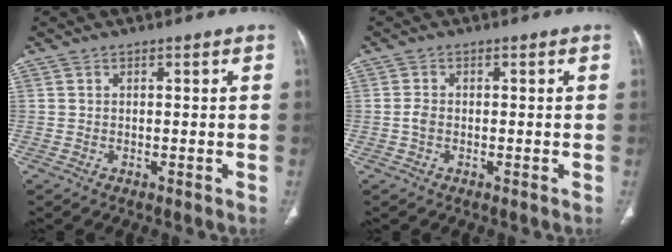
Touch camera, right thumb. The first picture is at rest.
{"total": 1.5, "force": [-0.4, 0.9, 1.1], "torque": [-0.026, 0.000, -0.009]}